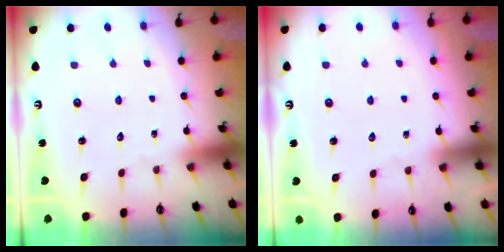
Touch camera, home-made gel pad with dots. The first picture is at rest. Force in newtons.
{"total": 2.5, "press": 2.5, "slide": 0.4}